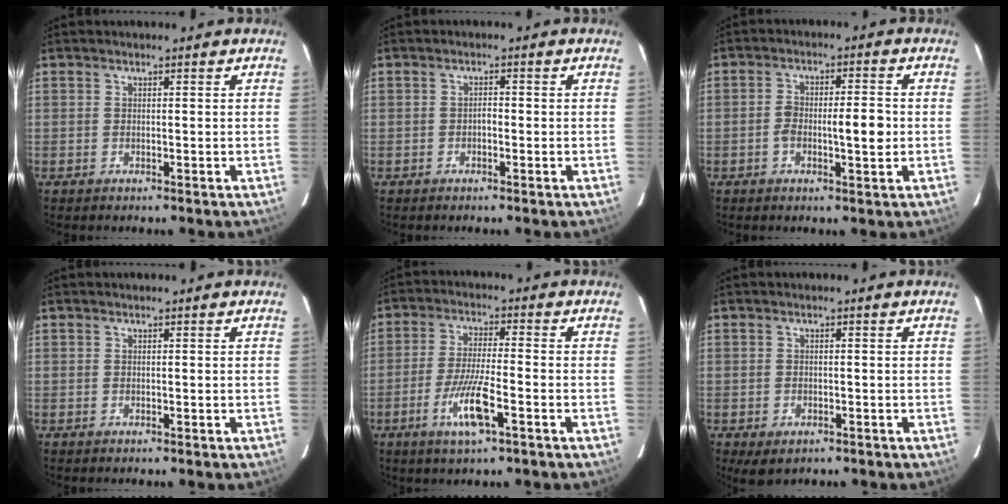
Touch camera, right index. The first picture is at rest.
{"total": 1.5, "force": [-0.4, 0.8, 1.2], "torque": [-0.022, 0.005, -0.008]}
{"total": 6.6, "force": [-1.1, 2.0, 6.3], "torque": [-0.113, 0.015, -0.017]}
{"total": 0.0}
{"total": 8.7, "force": [-3.8, 1.0, 7.7], "torque": [-0.152, -0.011, -0.069]}
{"total": 4.2, "force": [-2.3, 2.5, 2.5], "torque": [-0.051, -0.007, -0.029]}